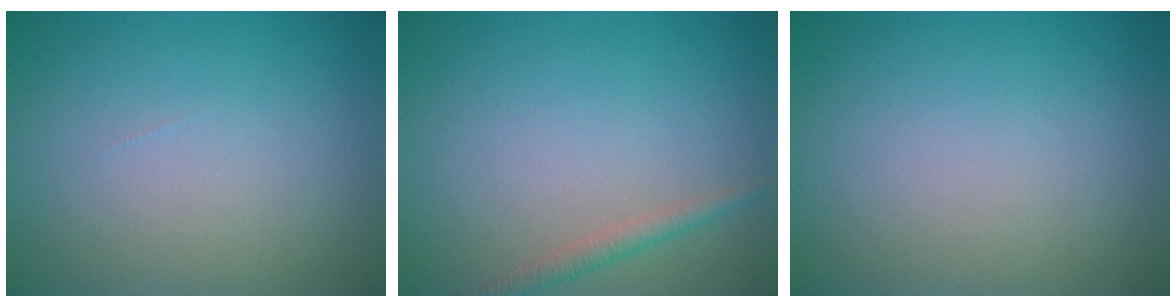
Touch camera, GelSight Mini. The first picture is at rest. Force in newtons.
{"total": 1.5, "press": 1.5, "slide": 0.0}
{"total": 0.0}